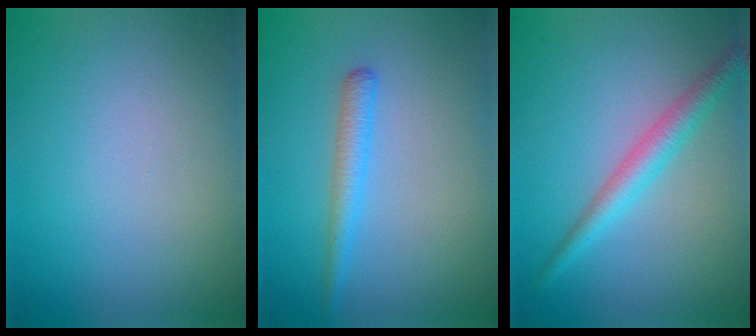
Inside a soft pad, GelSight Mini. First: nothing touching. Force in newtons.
{"total": 2.0, "press": 2.0, "slide": 0.1}
{"total": 2.9, "press": 2.9, "slide": 0.0}